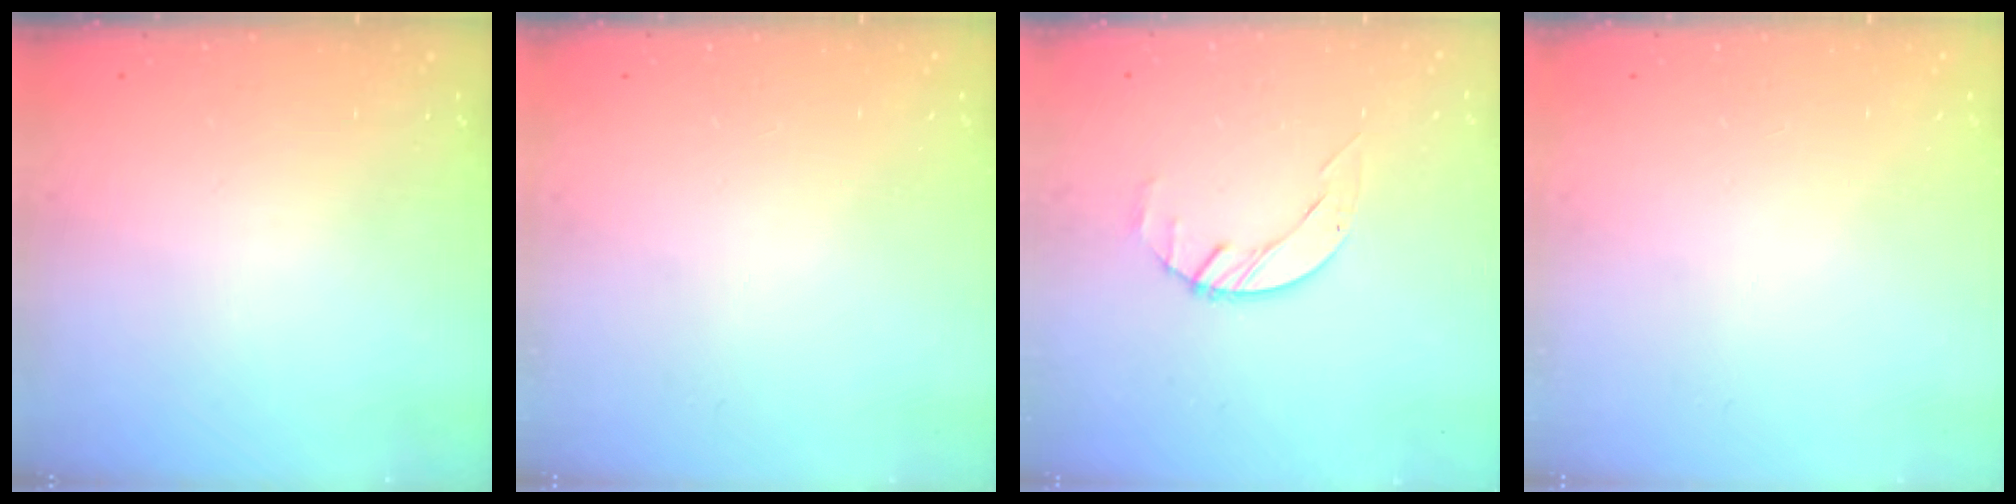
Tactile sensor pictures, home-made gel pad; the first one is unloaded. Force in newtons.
{"total": 0.0}
{"total": 1.4, "press": 1.4, "slide": 0.2}
{"total": 0.0}